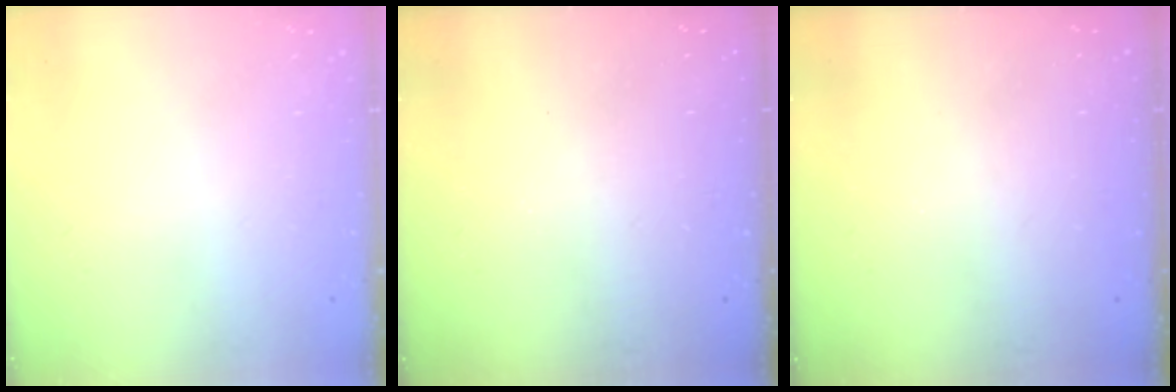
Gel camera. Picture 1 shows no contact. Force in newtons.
{"total": 3.1, "press": 3.1, "slide": 0.1}
{"total": 3.2, "press": 3.2, "slide": 0.1}